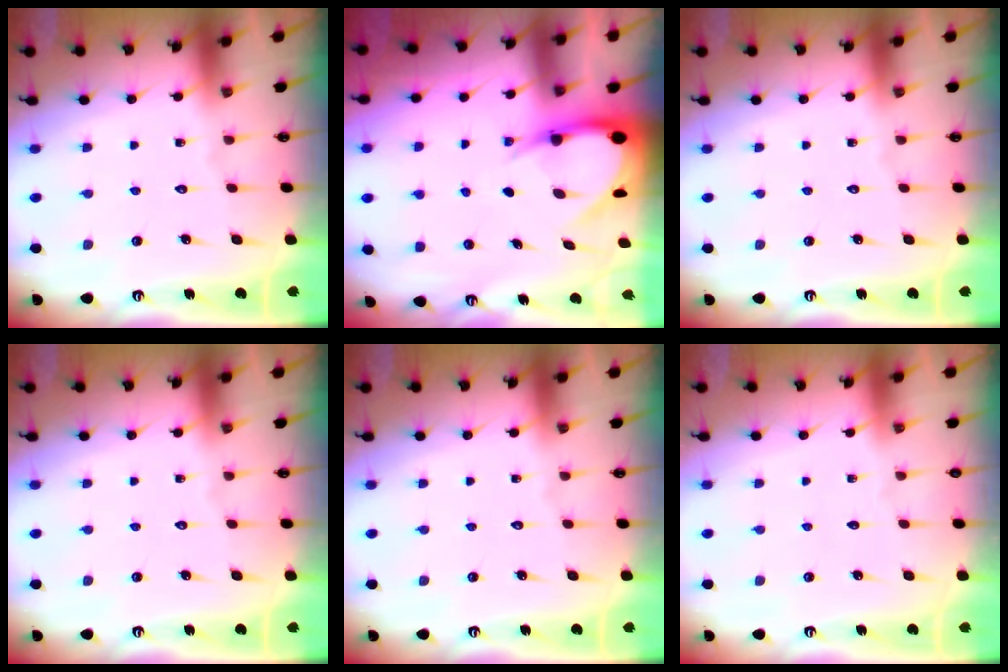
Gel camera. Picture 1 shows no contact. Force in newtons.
{"total": 6.7, "press": 6.6, "slide": 0.8}
{"total": 0.0}
{"total": 0.0}
{"total": 0.0}
{"total": 0.0}